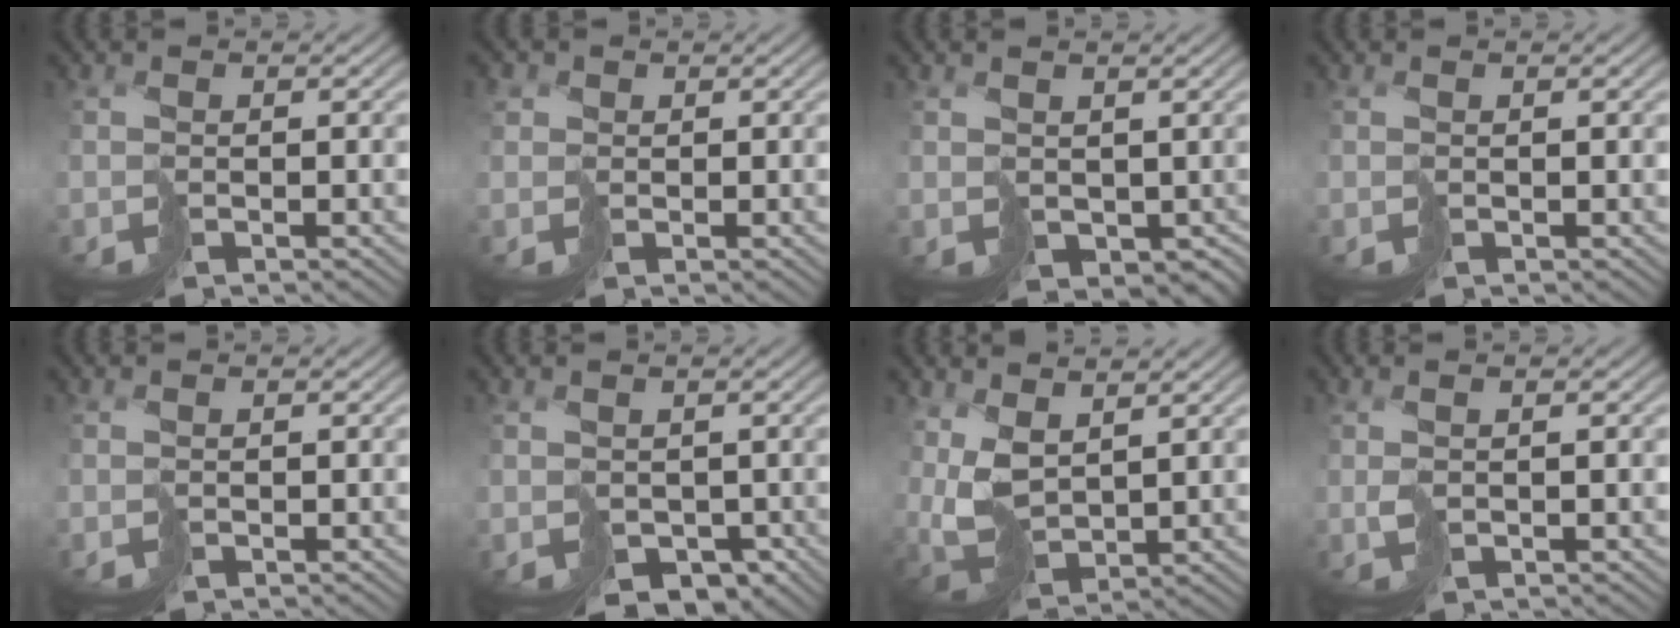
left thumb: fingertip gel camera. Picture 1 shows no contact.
{"total": 1.9, "force": [0.7, 1.7, 0.6], "torque": [-0.021, 0.003, 0.010]}
{"total": 3.2, "force": [0.7, 2.2, 2.2], "torque": [-0.051, -0.014, 0.015]}
{"total": 0.7, "force": [0.5, 0.1, 0.5], "torque": [-0.013, 0.003, 0.010]}
{"total": 0.5, "force": [0.2, 0.3, 0.3], "torque": [-0.011, 0.003, 0.006]}
{"total": 3.5, "force": [-0.9, 2.5, 2.3], "torque": [-0.050, -0.011, -0.014]}
{"total": 7.5, "force": [3.0, 3.8, 5.7], "torque": [-0.161, -0.003, 0.063]}
{"total": 2.1, "force": [0.4, 0.4, 2.0], "torque": [-0.045, 0.008, 0.007]}